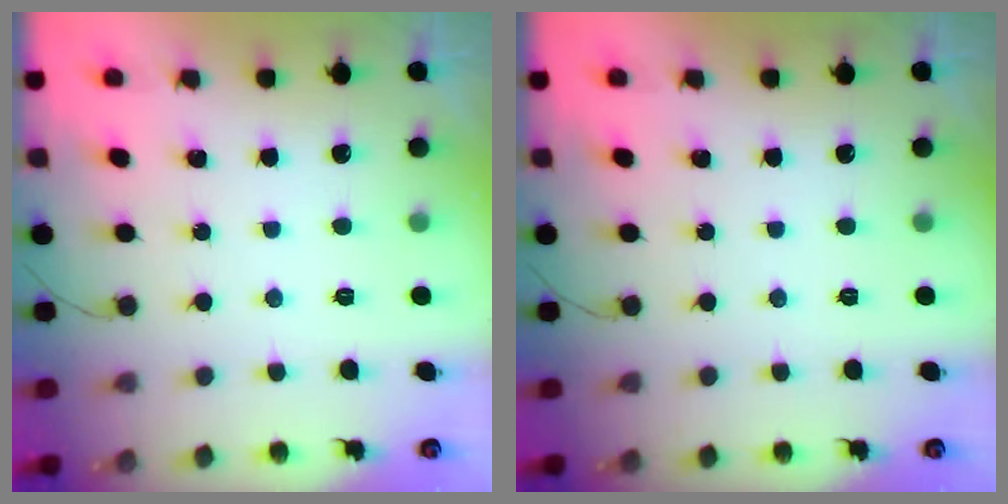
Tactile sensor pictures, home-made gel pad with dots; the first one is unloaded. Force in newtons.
{"total": 0.0}